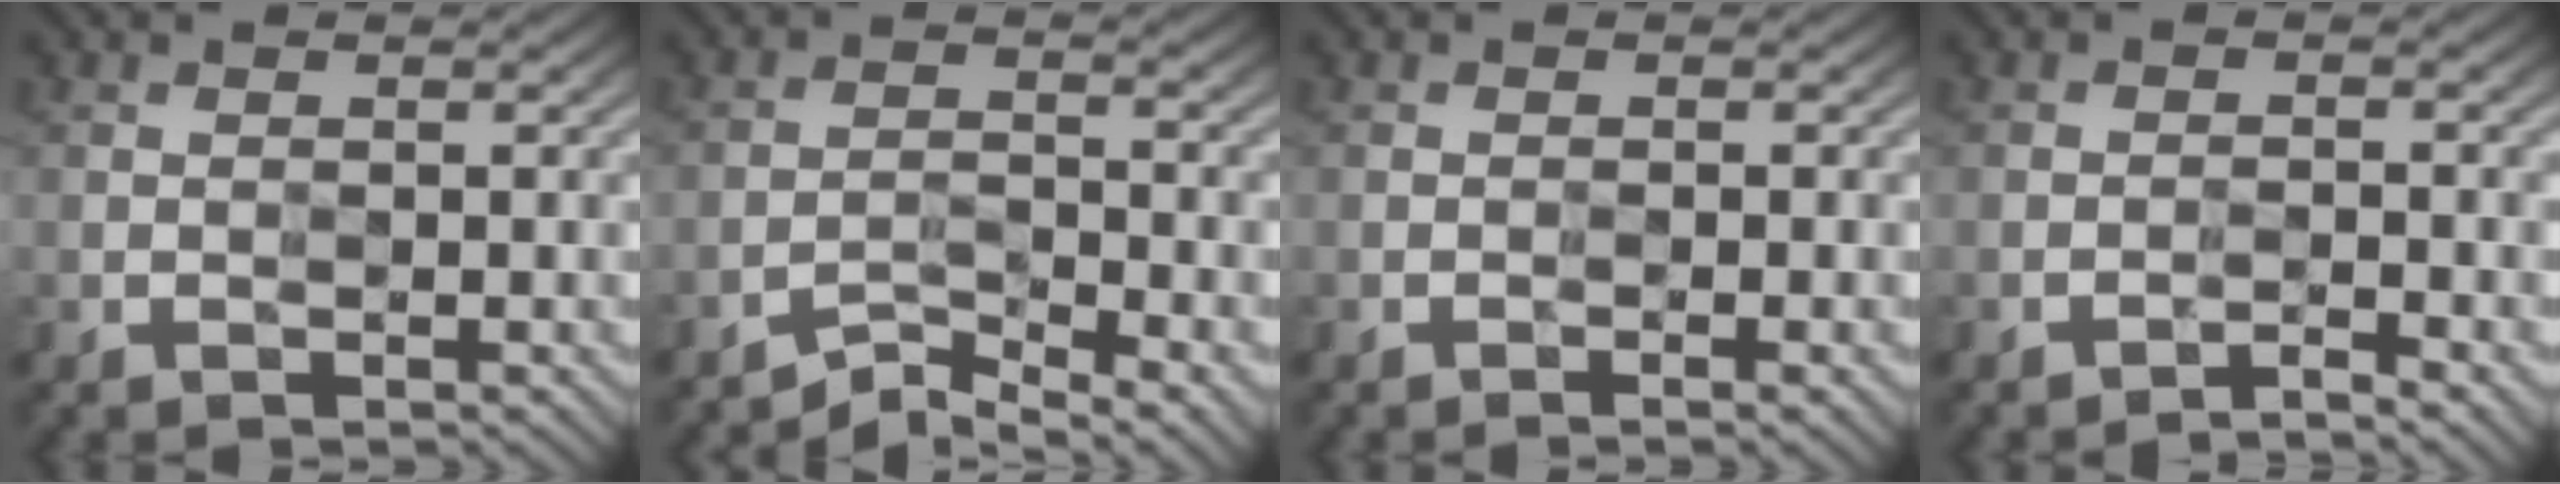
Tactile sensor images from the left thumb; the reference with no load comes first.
{"total": 4.7, "force": [-4.0, 0.7, 2.2], "torque": [-0.042, 0.000, -0.077]}
{"total": 1.1, "force": [-0.6, 0.0, 0.9], "torque": [-0.015, -0.001, -0.013]}
{"total": 2.1, "force": [-1.7, 0.1, 1.1], "torque": [-0.010, 0.006, -0.039]}